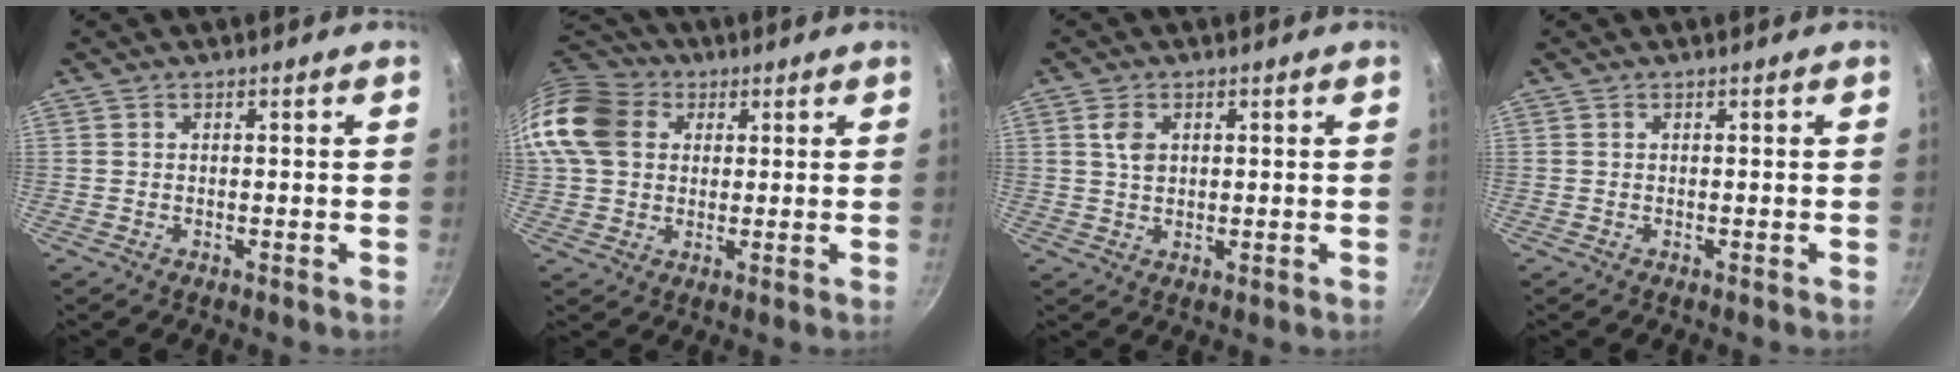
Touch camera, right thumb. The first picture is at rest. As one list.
[{"total": 15.5, "force": [4.0, 12.4, 8.5], "torque": [-0.167, 0.023, 0.063]}, {"total": 3.8, "force": [1.1, 2.5, 2.5], "torque": [-0.042, -0.002, 0.022]}, {"total": 0.0}]